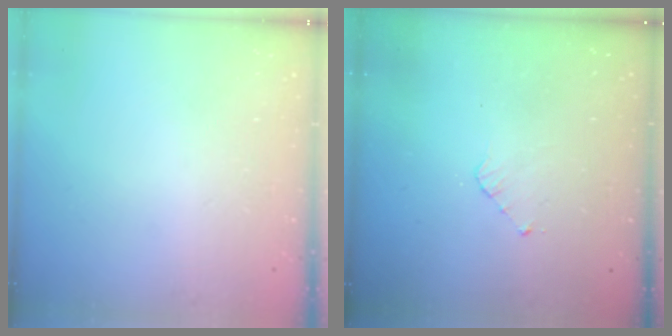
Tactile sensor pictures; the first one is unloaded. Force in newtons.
{"total": 2.8, "press": 2.8, "slide": 0.2}